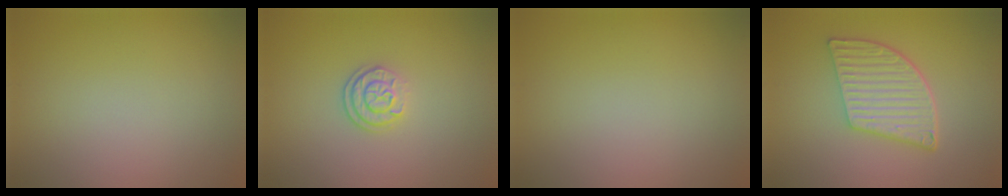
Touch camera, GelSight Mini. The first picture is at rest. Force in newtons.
{"total": 2.3, "press": 1.9, "slide": 1.2}
{"total": 0.0}
{"total": 5.6, "press": 4.2, "slide": 3.7}